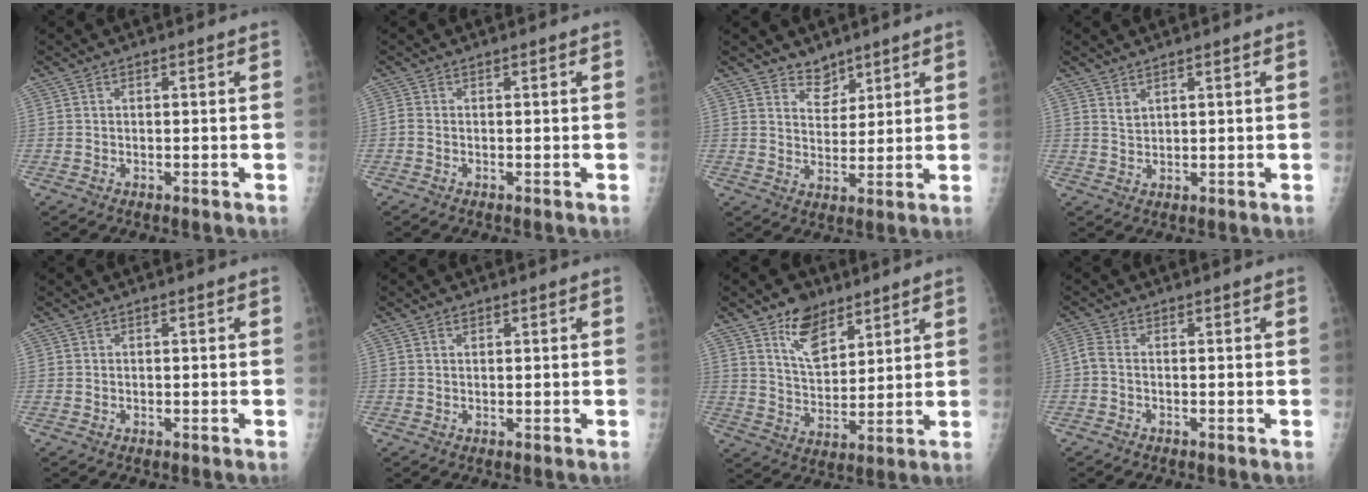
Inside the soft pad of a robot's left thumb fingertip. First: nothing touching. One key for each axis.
{"total": 0.7, "fx": -0.1, "fy": 0.3, "fz": 0.6, "tx": -0.011, "ty": 0.001, "tz": -0.003}
{"total": 4.6, "fx": 3.7, "fy": 2.7, "fz": 0.7, "tx": 0.015, "ty": -0.030, "tz": 0.065}
{"total": 1.7, "fx": 1.5, "fy": 0.4, "fz": 0.7, "tx": -0.004, "ty": -0.017, "tz": 0.027}
{"total": 0.0}
{"total": 1.1, "fx": 0.6, "fy": 0.8, "fz": 0.4, "tx": -0.002, "ty": -0.003, "tz": 0.010}
{"total": 9.6, "fx": 6.2, "fy": 5.4, "fz": 5.0, "tx": -0.060, "ty": -0.044, "tz": 0.114}
{"total": 1.8, "fx": -0.4, "fy": 0.8, "fz": 1.6, "tx": -0.045, "ty": -0.002, "tz": -0.014}